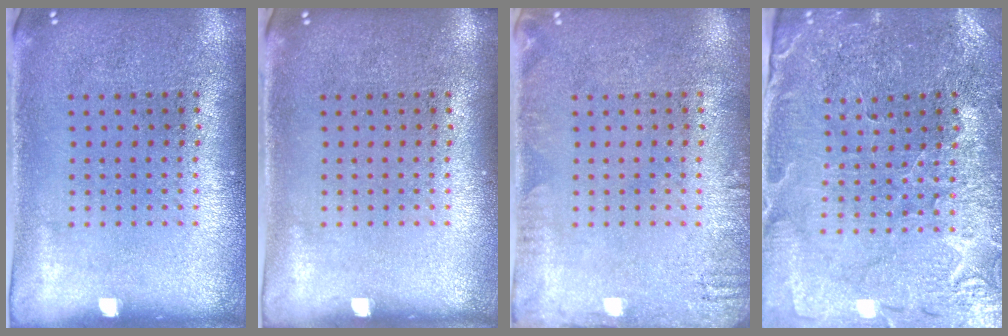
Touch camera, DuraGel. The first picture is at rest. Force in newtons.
{"total": 0.0}
{"total": 1.5, "press": 1.5, "slide": 0.2}
{"total": 1.5, "press": 1.5, "slide": 0.1}